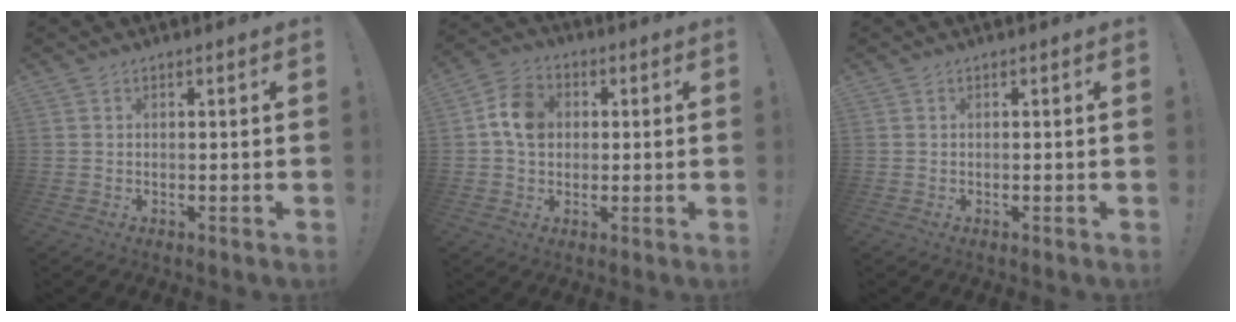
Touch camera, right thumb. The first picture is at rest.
{"total": 9.5, "force": [1.3, 7.5, 5.7], "torque": [-0.091, 0.016, 0.027]}
{"total": 0.0}